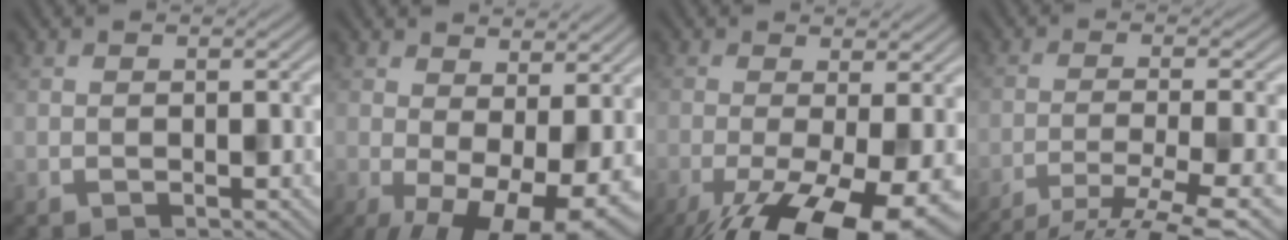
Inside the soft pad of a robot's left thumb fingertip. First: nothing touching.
{"total": 9.9, "force": [-2.1, 4.0, 8.8], "torque": [-0.140, -0.017, -0.011]}
{"total": 12.8, "force": [-5.8, 3.7, 10.8], "torque": [-0.178, -0.027, -0.080]}
{"total": 10.4, "force": [-8.1, 1.1, 6.5], "torque": [-0.107, -0.002, -0.120]}